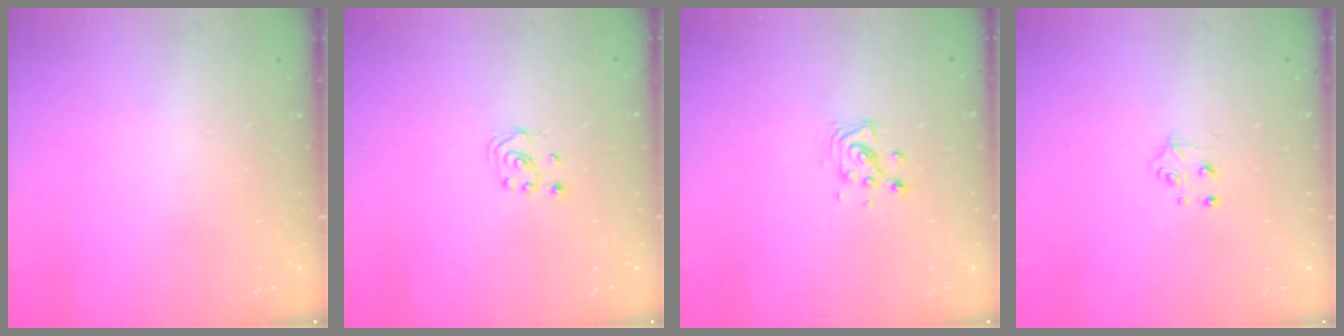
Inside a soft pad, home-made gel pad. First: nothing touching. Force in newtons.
{"total": 1.9, "press": 1.8, "slide": 0.6}
{"total": 6.3, "press": 6.1, "slide": 1.7}
{"total": 4.0, "press": 3.9, "slide": 0.4}